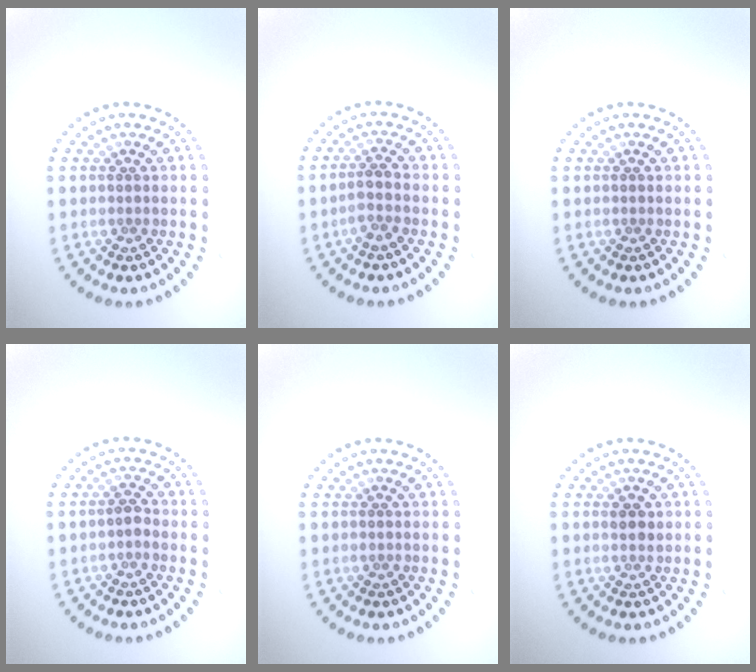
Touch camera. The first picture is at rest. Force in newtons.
{"total": 1.8, "press": 1.5, "slide": 1.0}
{"total": 0.0}
{"total": 1.1, "press": 1.0, "slide": 0.5}
{"total": 0.0}
{"total": 1.1, "press": 1.0, "slide": 0.2}